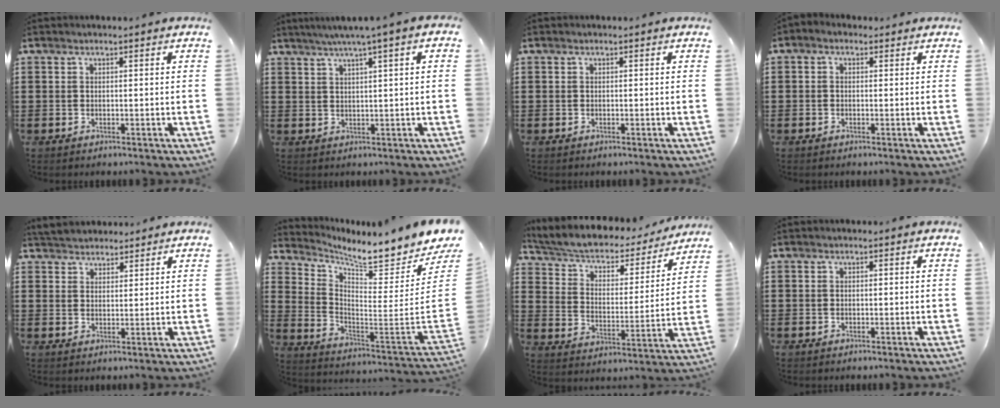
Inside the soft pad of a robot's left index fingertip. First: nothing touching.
{"total": 3.0, "force": [1.6, -0.5, 2.5], "torque": [-0.051, -0.002, 0.025]}
{"total": 0.0}
{"total": 0.7, "force": [-0.3, 0.5, 0.5], "torque": [-0.010, 0.000, -0.006]}
{"total": 3.5, "force": [3.2, 1.3, -0.2], "torque": [-0.009, -0.001, 0.062]}
{"total": 7.2, "force": [6.4, 0.2, 3.3], "torque": [-0.078, -0.071, 0.098]}
{"total": 4.6, "force": [3.6, 1.9, 2.2], "torque": [-0.064, -0.027, 0.054]}
{"total": 0.0}